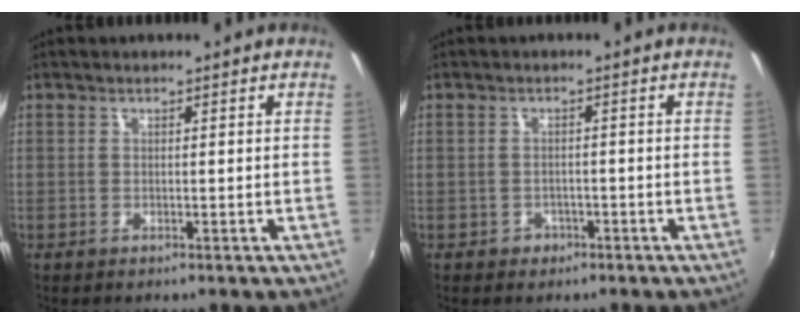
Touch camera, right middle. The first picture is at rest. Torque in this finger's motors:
{"motor_torque": [0.32, -0.32, 0.02, 0.00]}